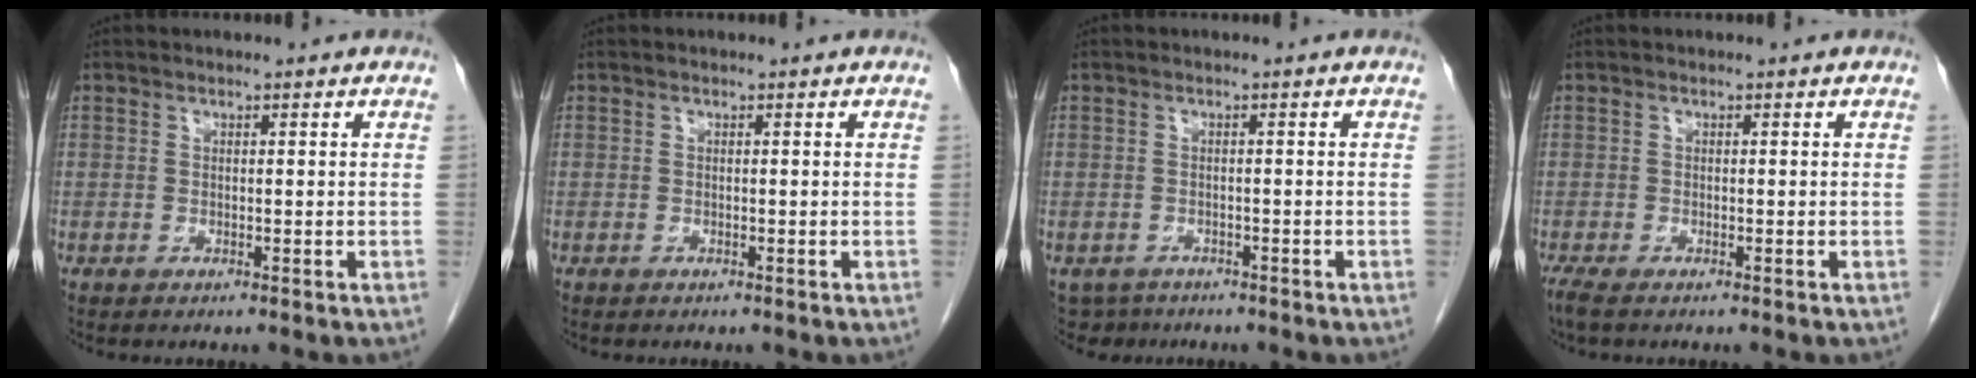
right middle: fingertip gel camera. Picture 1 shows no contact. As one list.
[{"total": 0.0}, {"total": 3.5, "force": [-2.7, 2.2, 0.0], "torque": [0.003, 0.001, -0.041]}, {"total": 2.1, "force": [-1.6, 0.4, 1.3], "torque": [-0.028, -0.009, -0.028]}]